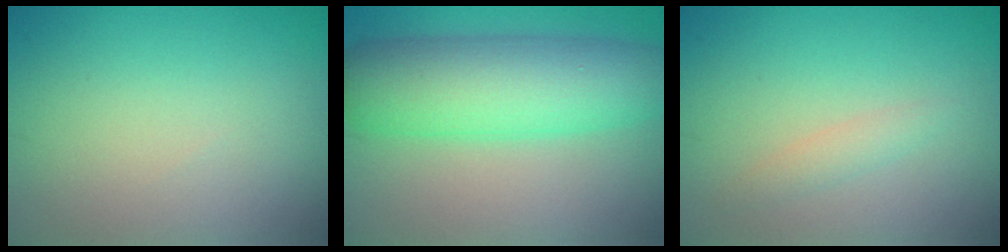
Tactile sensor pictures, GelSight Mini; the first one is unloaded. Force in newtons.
{"total": 8.7, "press": 8.7, "slide": 0.2}
{"total": 1.3, "press": 1.3, "slide": 0.0}